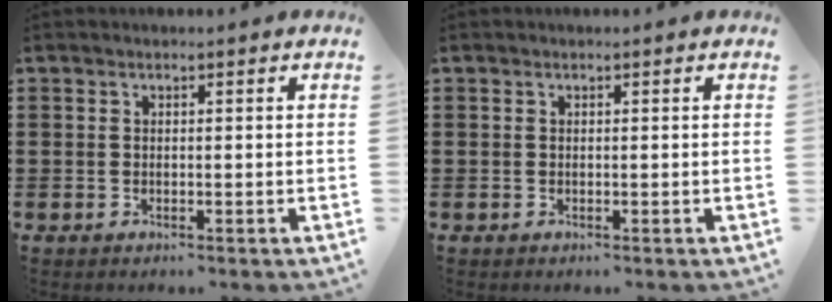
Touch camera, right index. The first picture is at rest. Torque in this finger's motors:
{"motor_torque": [0.00, 0.00, 0.00, 0.00]}